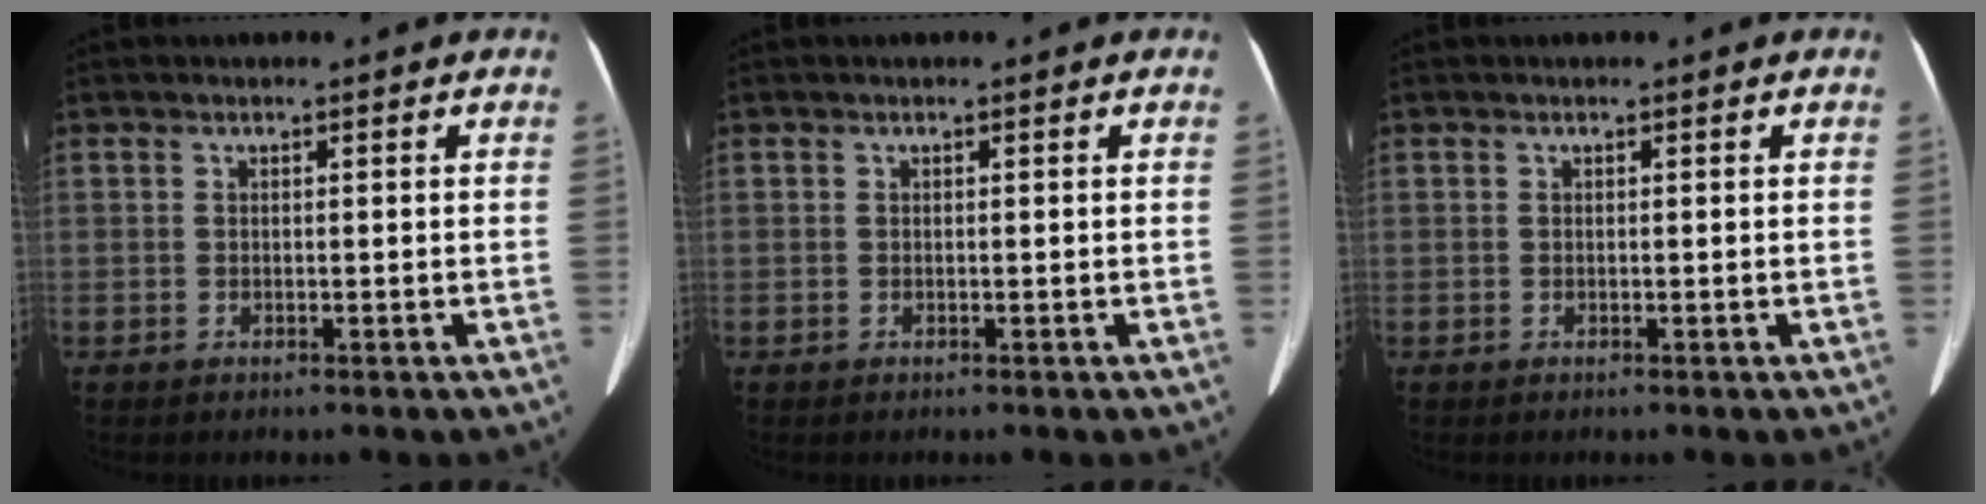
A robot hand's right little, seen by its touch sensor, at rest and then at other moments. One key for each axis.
{"total": 0.0}
{"total": 0.0}